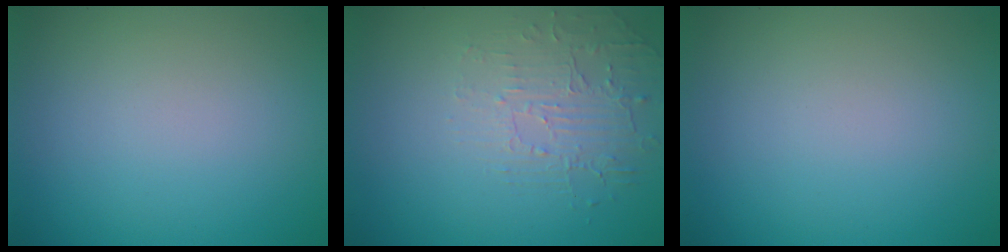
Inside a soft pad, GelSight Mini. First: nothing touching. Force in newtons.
{"total": 1.9, "press": 1.0, "slide": 1.6}
{"total": 0.0}